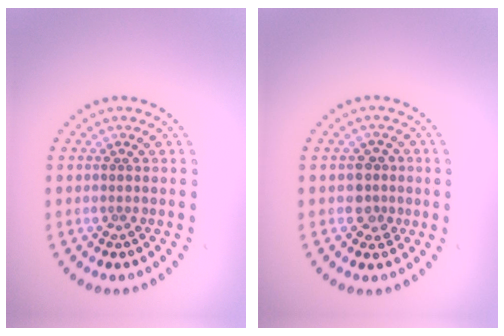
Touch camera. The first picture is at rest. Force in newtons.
{"total": 2.1, "press": 1.9, "slide": 0.9}